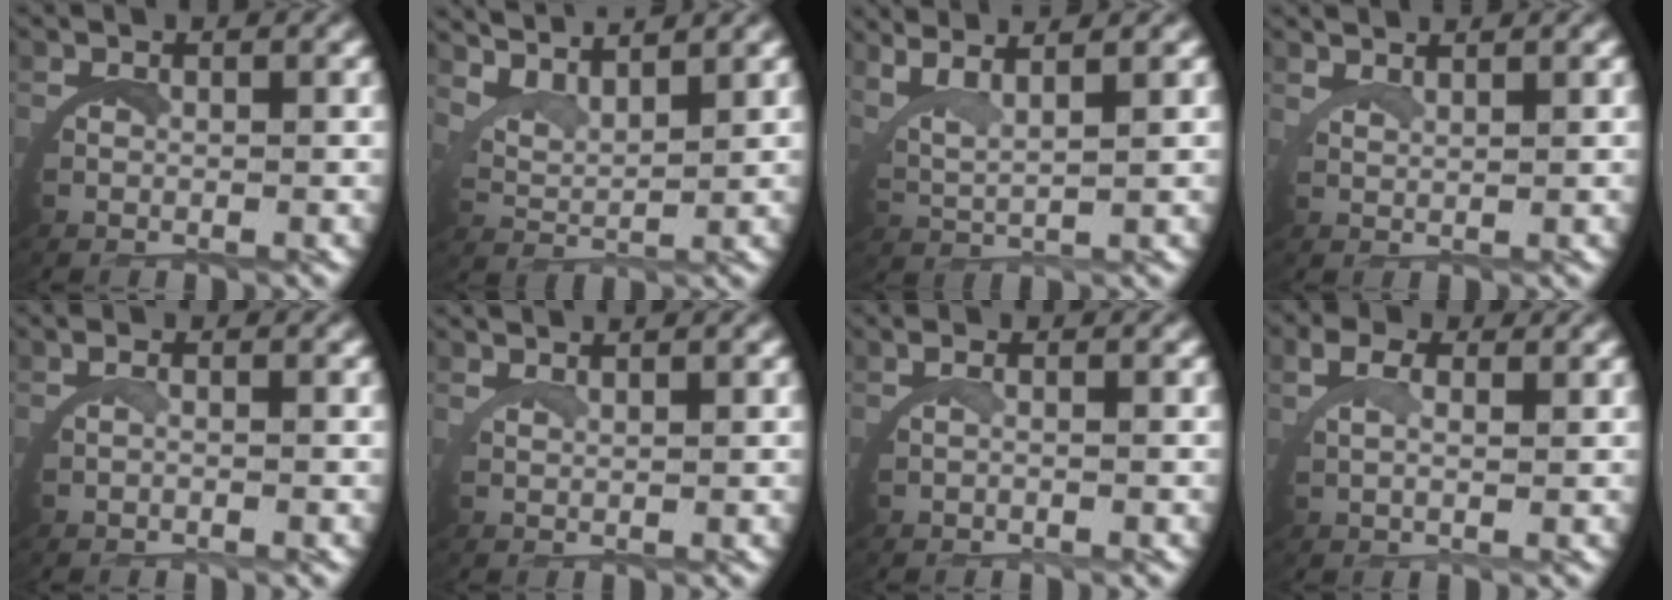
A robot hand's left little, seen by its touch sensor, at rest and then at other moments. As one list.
[{"total": 4.9, "force": [4.3, 1.4, 1.9], "torque": [-0.058, 0.001, 0.069]}, {"total": 5.2, "force": [3.7, 2.0, 3.1], "torque": [-0.083, 0.000, 0.058]}, {"total": 2.7, "force": [2.5, -1.1, 0.1], "torque": [-0.008, 0.001, 0.045]}, {"total": 0.8, "force": [-0.5, -0.2, 0.6], "torque": [-0.018, 0.001, -0.006]}, {"total": 2.1, "force": [1.8, -1.1, 0.0], "torque": [-0.003, 0.003, 0.032]}, {"total": 0.9, "force": [-0.2, -0.4, 0.7], "torque": [-0.019, 0.005, -0.002]}, {"total": 2.2, "force": [1.6, -0.1, 1.6], "torque": [-0.039, -0.001, 0.029]}]